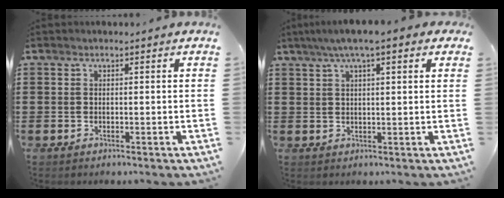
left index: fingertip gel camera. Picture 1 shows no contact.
{"total": 5.2, "force": [3.1, 0.7, 4.1], "torque": [-0.085, 0.009, 0.053]}